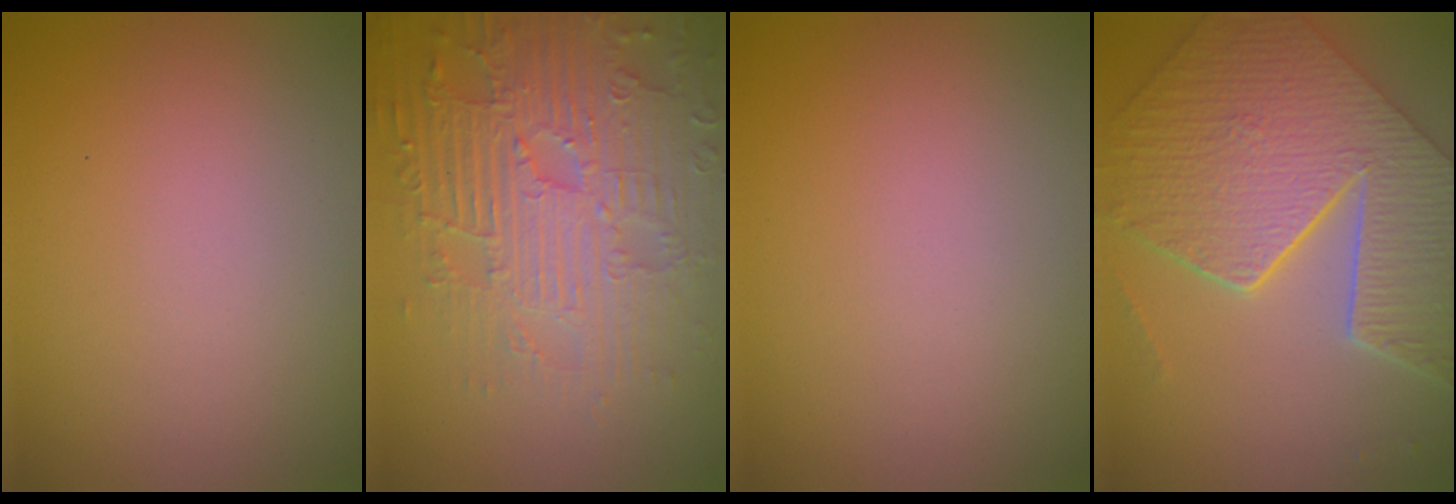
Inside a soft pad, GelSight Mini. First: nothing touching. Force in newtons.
{"total": 7.0, "press": 5.6, "slide": 4.3}
{"total": 0.0}
{"total": 9.3, "press": 6.8, "slide": 6.3}